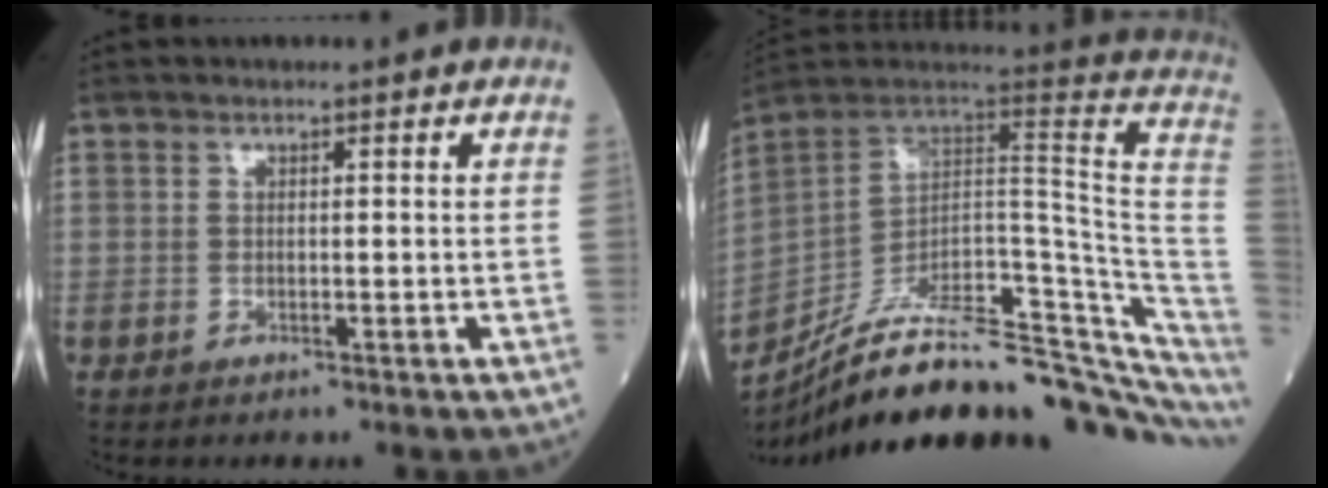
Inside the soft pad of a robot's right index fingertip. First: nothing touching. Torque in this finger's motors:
{"motor_torque": [0.00, -2.14, -0.74, -0.21]}